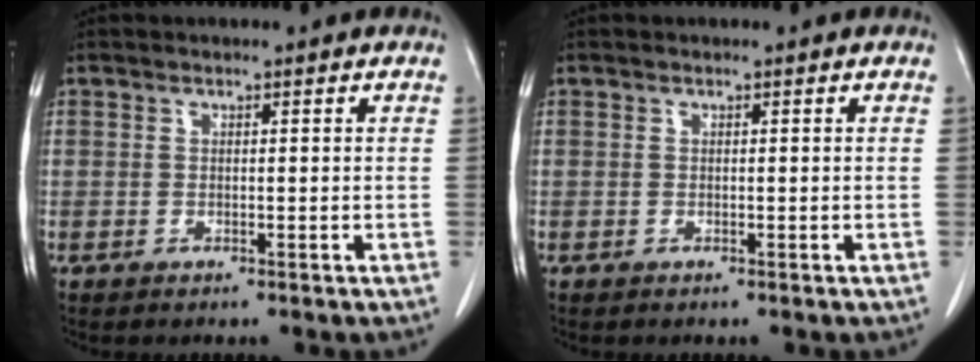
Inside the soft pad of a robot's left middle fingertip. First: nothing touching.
{"total": 0.0}